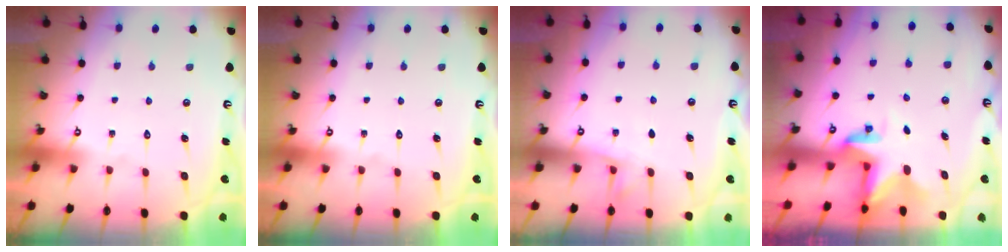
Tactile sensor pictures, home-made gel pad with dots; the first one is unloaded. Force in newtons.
{"total": 0.0}
{"total": 3.8, "press": 3.7, "slide": 0.5}
{"total": 3.4, "press": 3.4, "slide": 0.2}